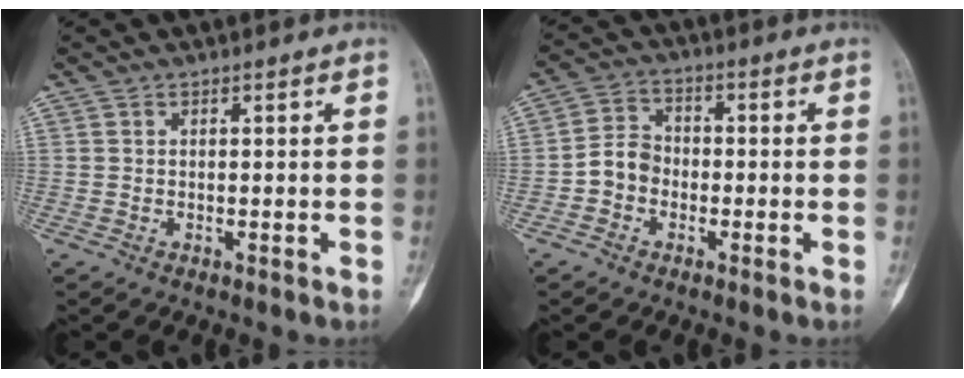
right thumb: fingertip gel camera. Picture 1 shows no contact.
{"total": 5.5, "force": [-1.7, 4.6, 2.6], "torque": [-0.030, 0.023, -0.044]}